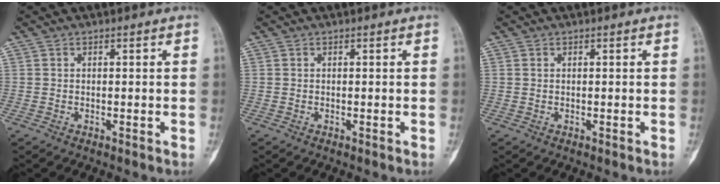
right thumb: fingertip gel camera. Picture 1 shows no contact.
{"total": 0.0}
{"total": 0.0}